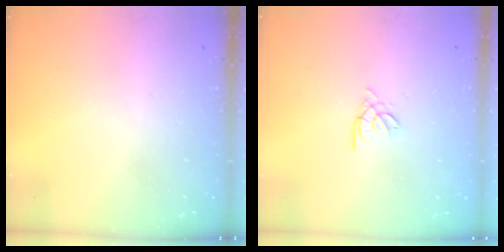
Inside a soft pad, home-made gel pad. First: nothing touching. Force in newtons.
{"total": 2.2, "press": 2.1, "slide": 0.6}